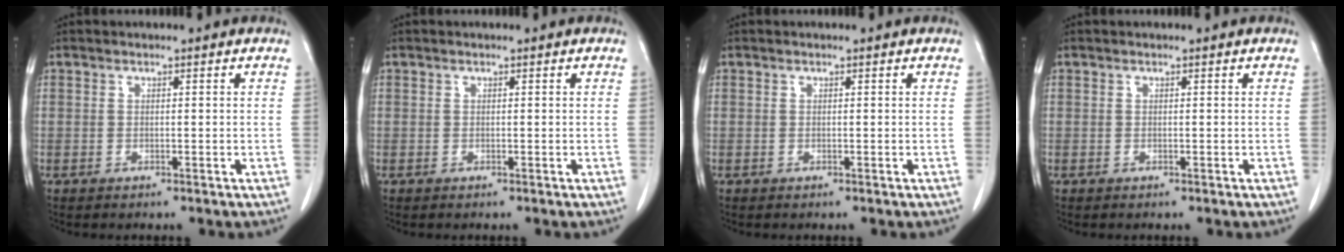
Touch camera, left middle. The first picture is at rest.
{"total": 0.0}
{"total": 0.0}
{"total": 0.0}